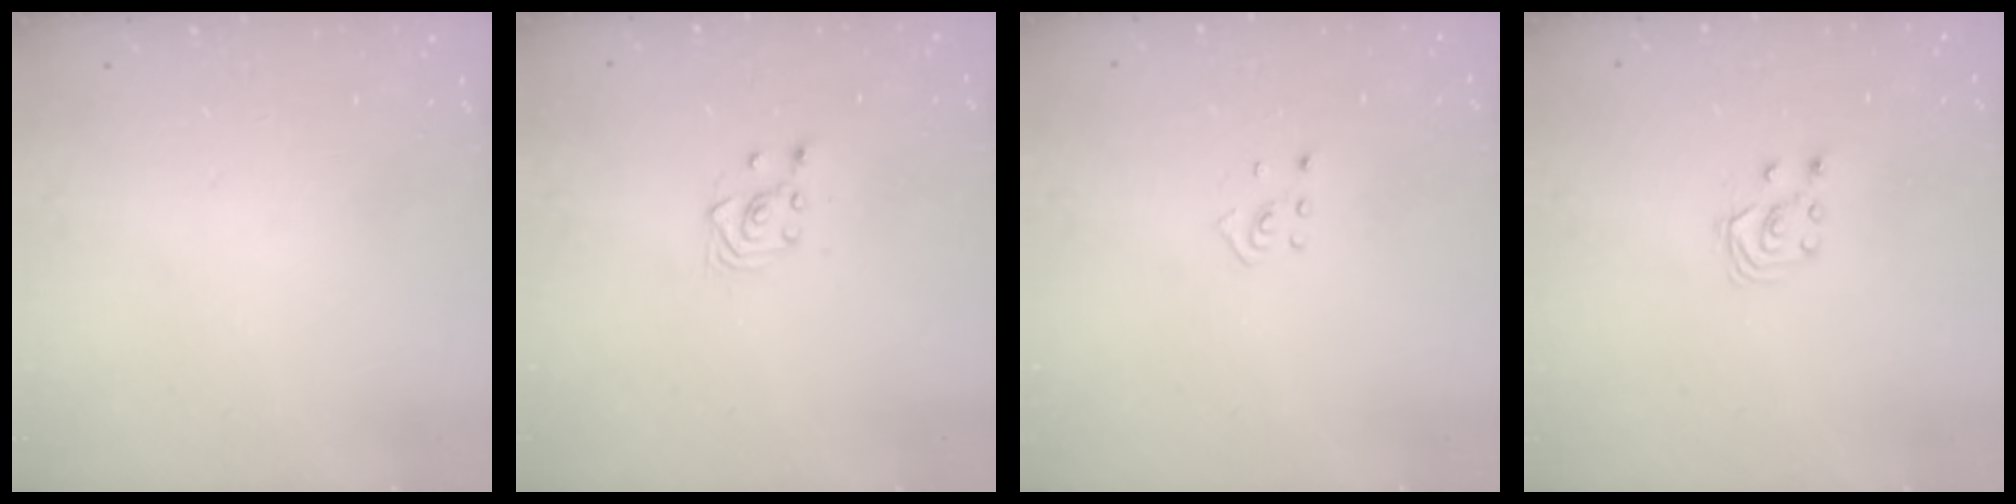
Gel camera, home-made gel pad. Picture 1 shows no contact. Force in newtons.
{"total": 3.6, "press": 3.4, "slide": 1.4}
{"total": 2.0, "press": 1.9, "slide": 0.8}
{"total": 2.8, "press": 2.7, "slide": 0.7}